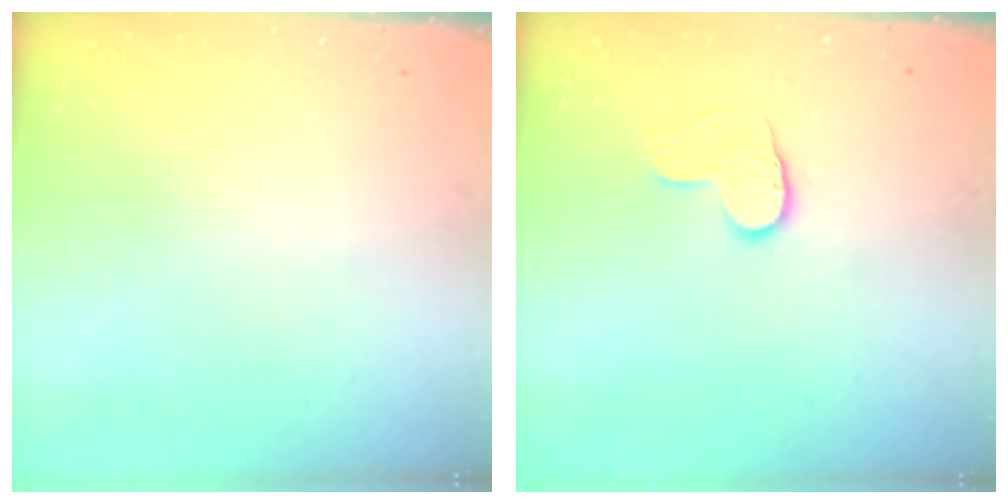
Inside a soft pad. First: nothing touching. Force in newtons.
{"total": 6.9, "press": 6.8, "slide": 0.5}